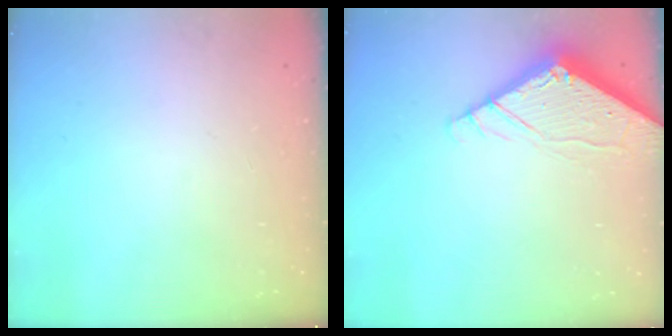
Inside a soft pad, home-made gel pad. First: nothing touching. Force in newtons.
{"total": 7.1, "press": 7.1, "slide": 0.3}